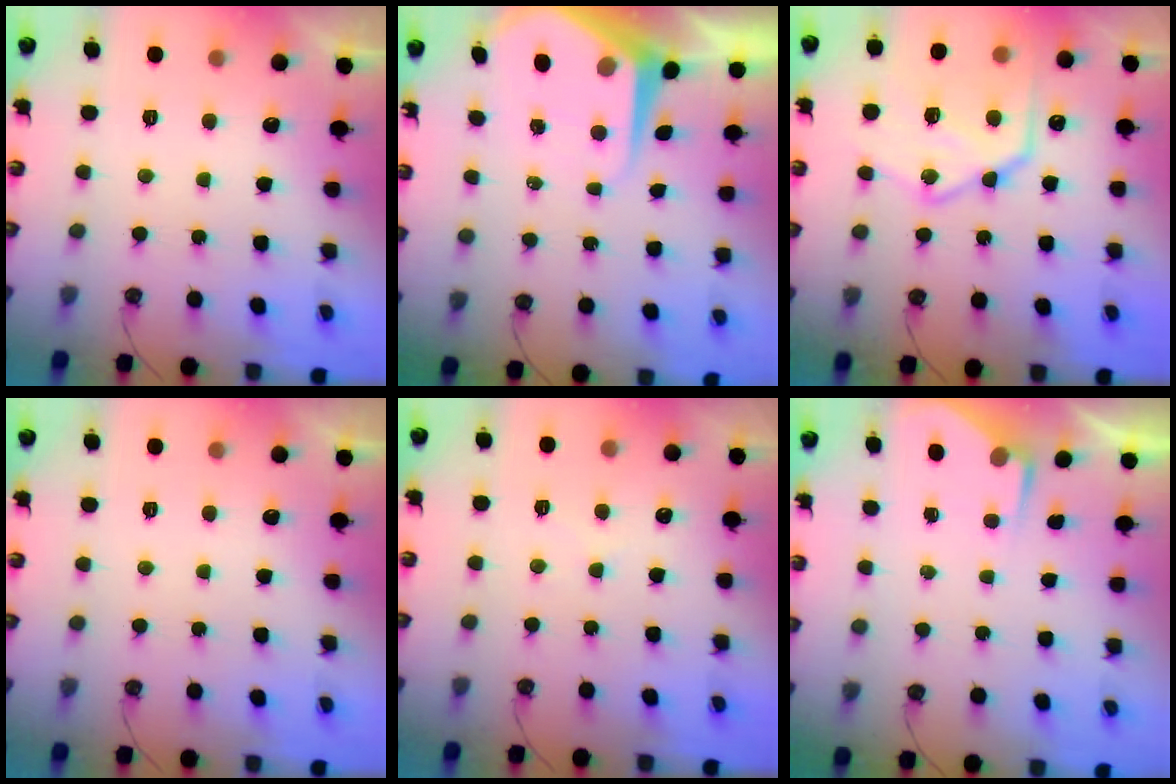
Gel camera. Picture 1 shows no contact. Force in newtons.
{"total": 7.9, "press": 7.9, "slide": 0.6}
{"total": 20.3, "press": 20.2, "slide": 2.0}
{"total": 0.0}
{"total": 2.5, "press": 2.5, "slide": 0.4}
{"total": 2.7, "press": 2.6, "slide": 0.4}